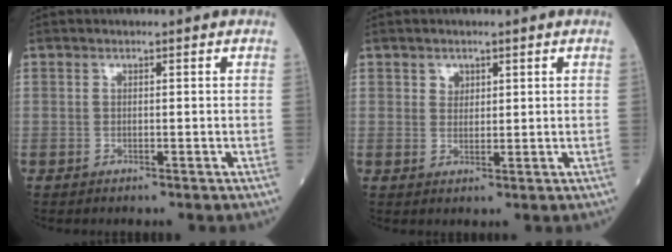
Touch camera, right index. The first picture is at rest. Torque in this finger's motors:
{"motor_torque": [-0.04, 0.03, 0.02, 0.01]}